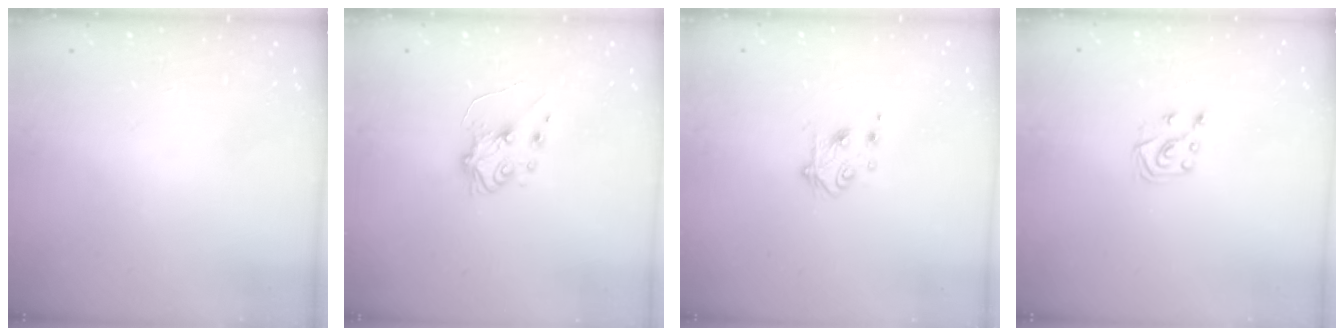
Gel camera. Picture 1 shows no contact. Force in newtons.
{"total": 5.9, "press": 5.9, "slide": 0.9}
{"total": 4.9, "press": 4.9, "slide": 0.7}
{"total": 7.3, "press": 7.2, "slide": 0.5}